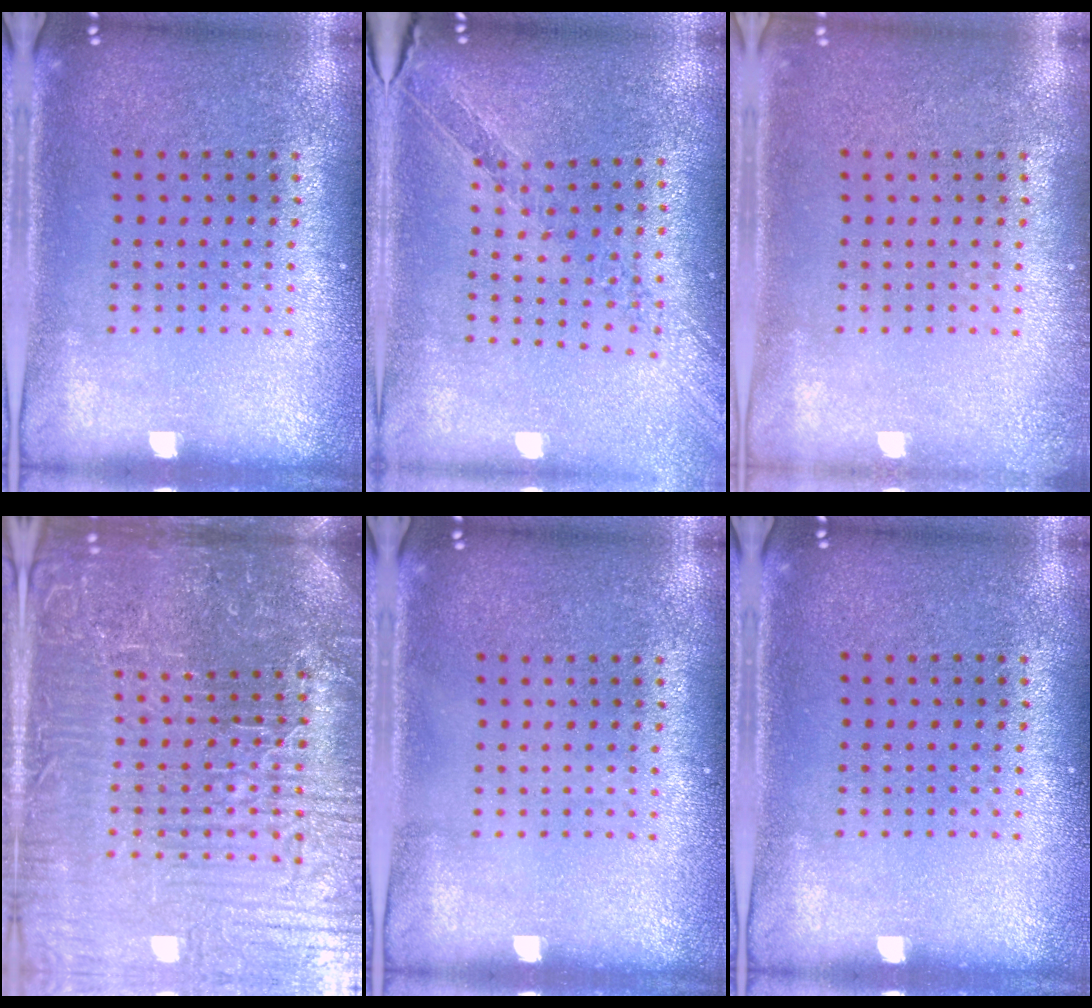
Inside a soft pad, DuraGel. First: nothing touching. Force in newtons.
{"total": 1.1, "press": 1.0, "slide": 0.1}
{"total": 0.9, "press": 0.8, "slide": 0.2}
{"total": 6.8, "press": 6.1, "slide": 3.0}
{"total": 0.0}
{"total": 0.0}